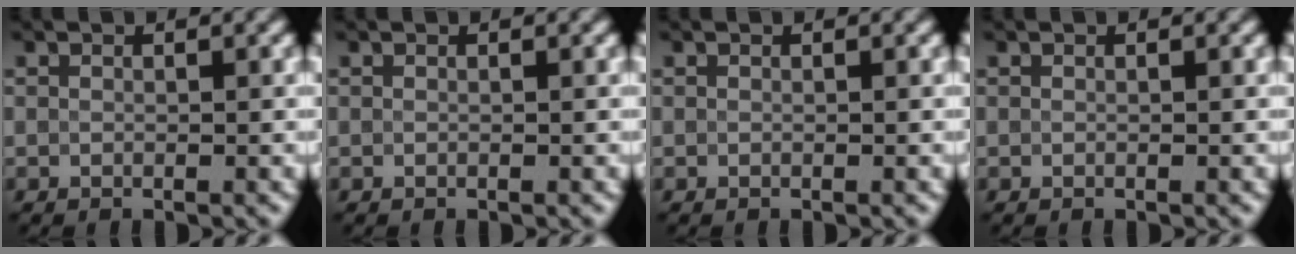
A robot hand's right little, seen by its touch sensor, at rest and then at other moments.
{"total": 0.0}
{"total": 0.0}
{"total": 0.0}